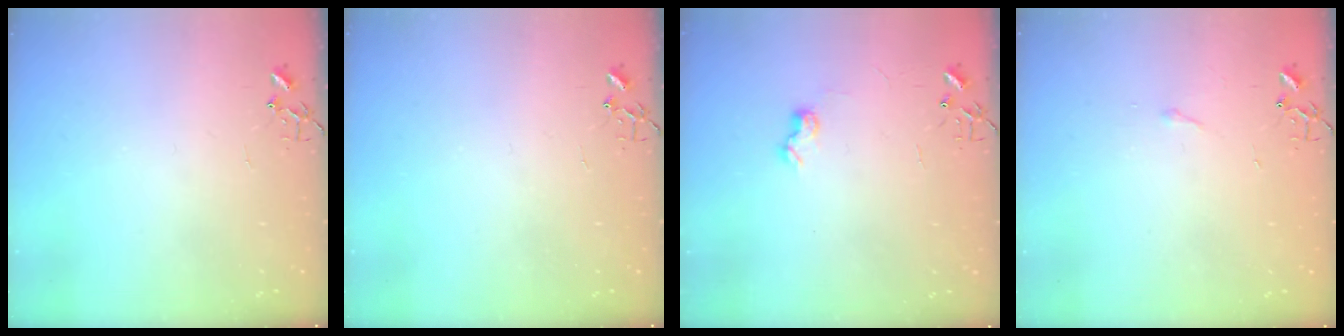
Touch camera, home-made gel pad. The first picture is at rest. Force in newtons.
{"total": 0.0}
{"total": 7.2, "press": 7.2, "slide": 0.6}
{"total": 2.9, "press": 2.9, "slide": 0.5}